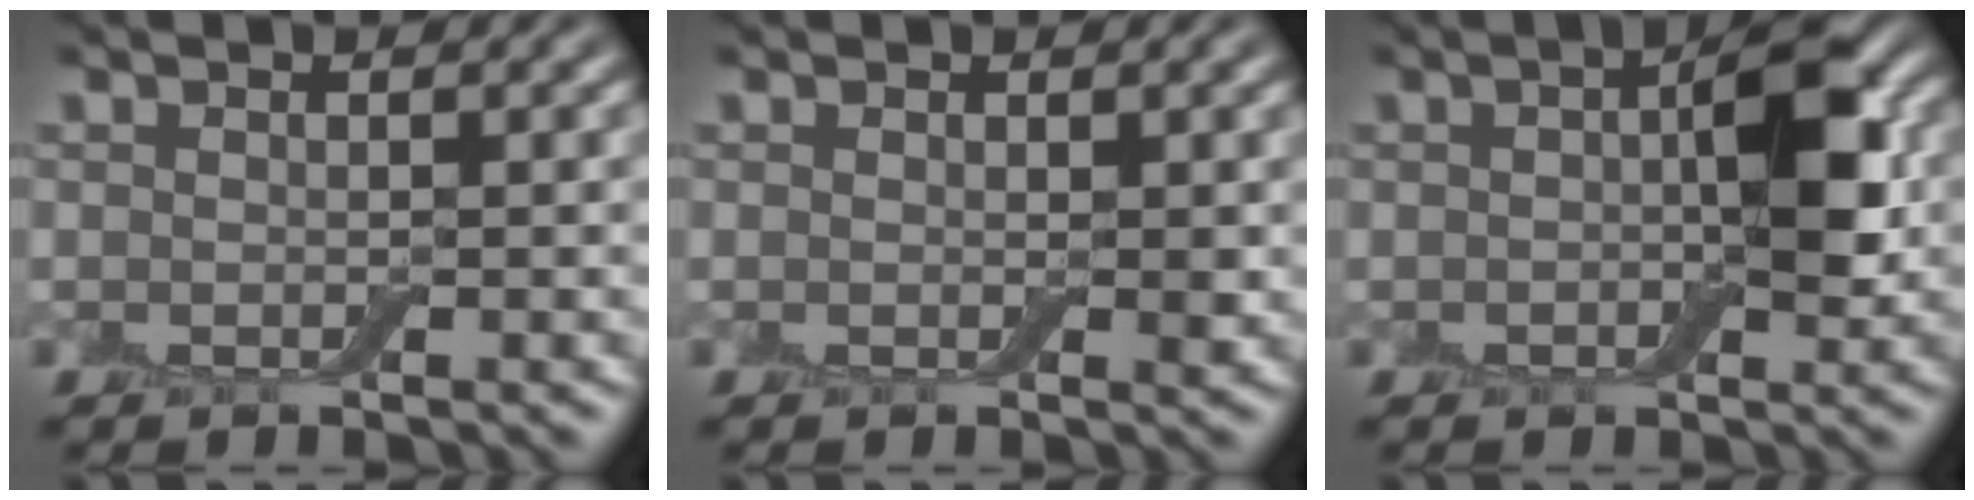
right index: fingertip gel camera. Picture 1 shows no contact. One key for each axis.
{"total": 0.6, "fx": 0.2, "fy": 0.4, "fz": 0.3, "tx": 0.000, "ty": 0.000, "tz": 0.002}
{"total": 5.1, "fx": 0.6, "fy": 2.2, "fz": 4.5, "tx": -0.058, "ty": 0.010, "tz": 0.006}